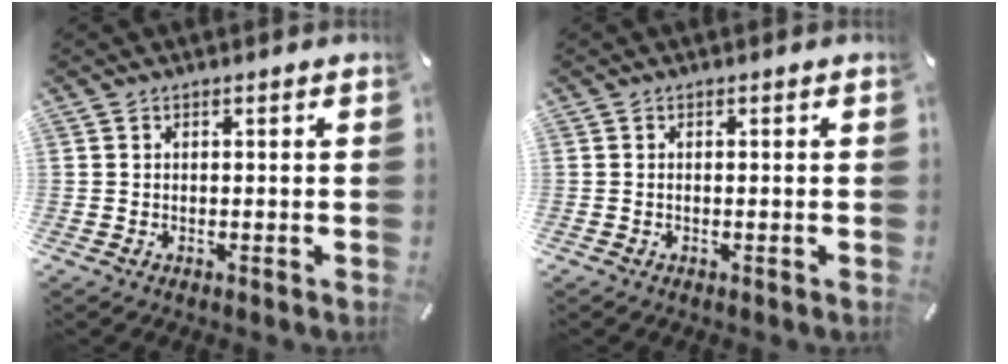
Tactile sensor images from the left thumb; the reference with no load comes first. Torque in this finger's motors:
{"motor_torque": [-0.24, 0.05, -0.30, -0.04, -0.03]}